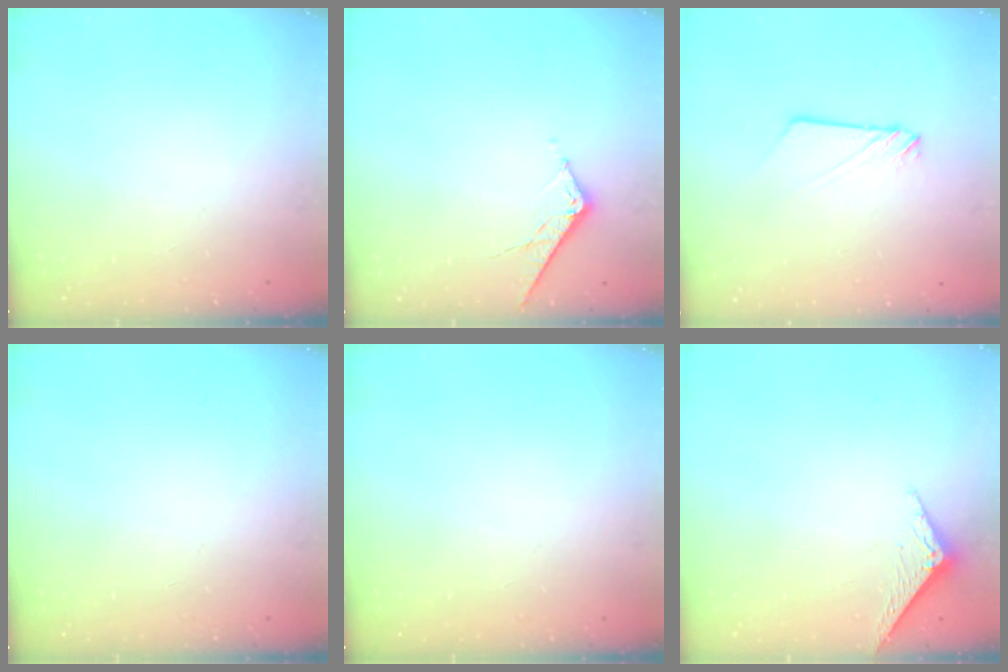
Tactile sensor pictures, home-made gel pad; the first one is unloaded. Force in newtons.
{"total": 7.1, "press": 7.1, "slide": 0.6}
{"total": 3.0, "press": 3.0, "slide": 0.2}
{"total": 0.0}
{"total": 0.0}
{"total": 3.7, "press": 3.7, "slide": 0.3}